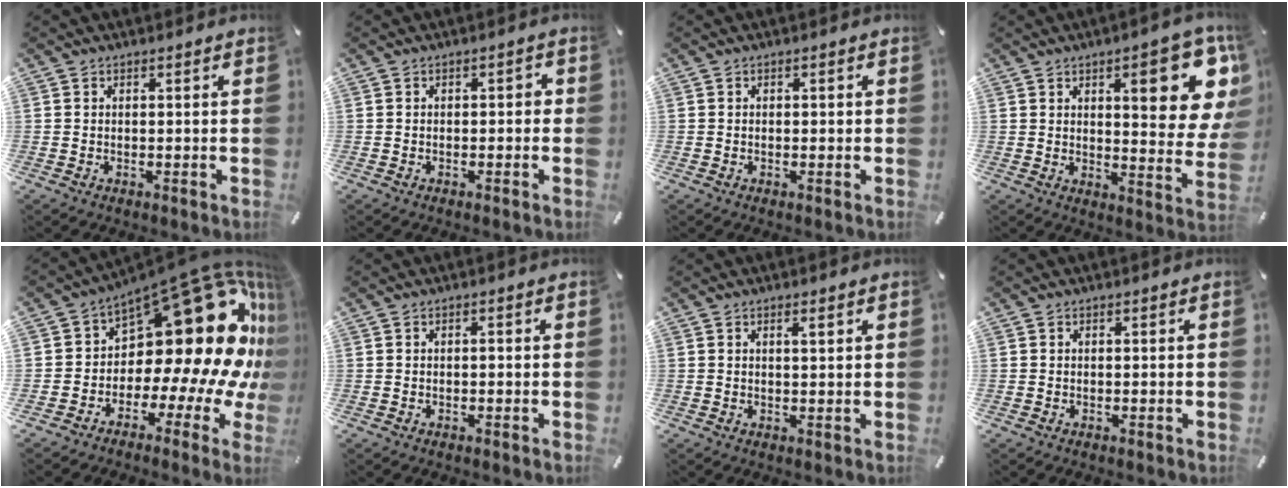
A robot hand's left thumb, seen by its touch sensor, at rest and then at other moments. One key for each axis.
{"total": 1.5, "fx": -0.9, "fy": 0.8, "fz": 0.9, "tx": -0.018, "ty": 0.007, "tz": -0.020}
{"total": 0.6, "fx": -0.2, "fy": 0.3, "fz": 0.4, "tx": -0.009, "ty": -0.001, "tz": -0.004}
{"total": 17.7, "fx": 7.8, "fy": 5.9, "fz": 14.8, "tx": -0.188, "ty": -0.043, "tz": 0.115}
{"total": 28.0, "fx": 8.4, "fy": 14.8, "fz": 22.2, "tx": -0.300, "ty": -0.105, "tz": 0.168}
{"total": 0.6, "fx": -0.1, "fy": 0.3, "fz": 0.5, "tx": -0.010, "ty": -0.001, "tz": -0.003}
{"total": 1.9, "fx": 0.9, "fy": 0.4, "fz": 1.6, "tx": -0.025, "ty": -0.001, "tz": 0.012}
{"total": 0.0}